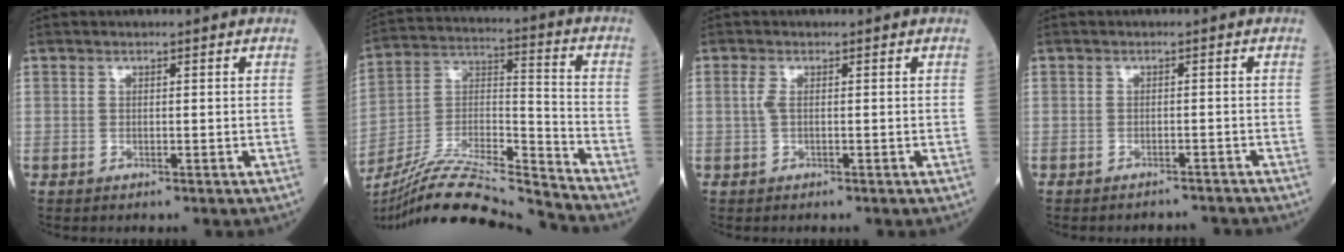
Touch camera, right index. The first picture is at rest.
{"total": 20.0, "force": [-18.8, -0.6, 6.7], "torque": [-0.141, 0.010, -0.327]}
{"total": 1.3, "force": [0.1, 0.3, 1.3], "torque": [-0.035, -0.001, 0.001]}
{"total": 3.8, "force": [-3.7, 0.4, -0.4], "torque": [0.011, 0.000, -0.044]}